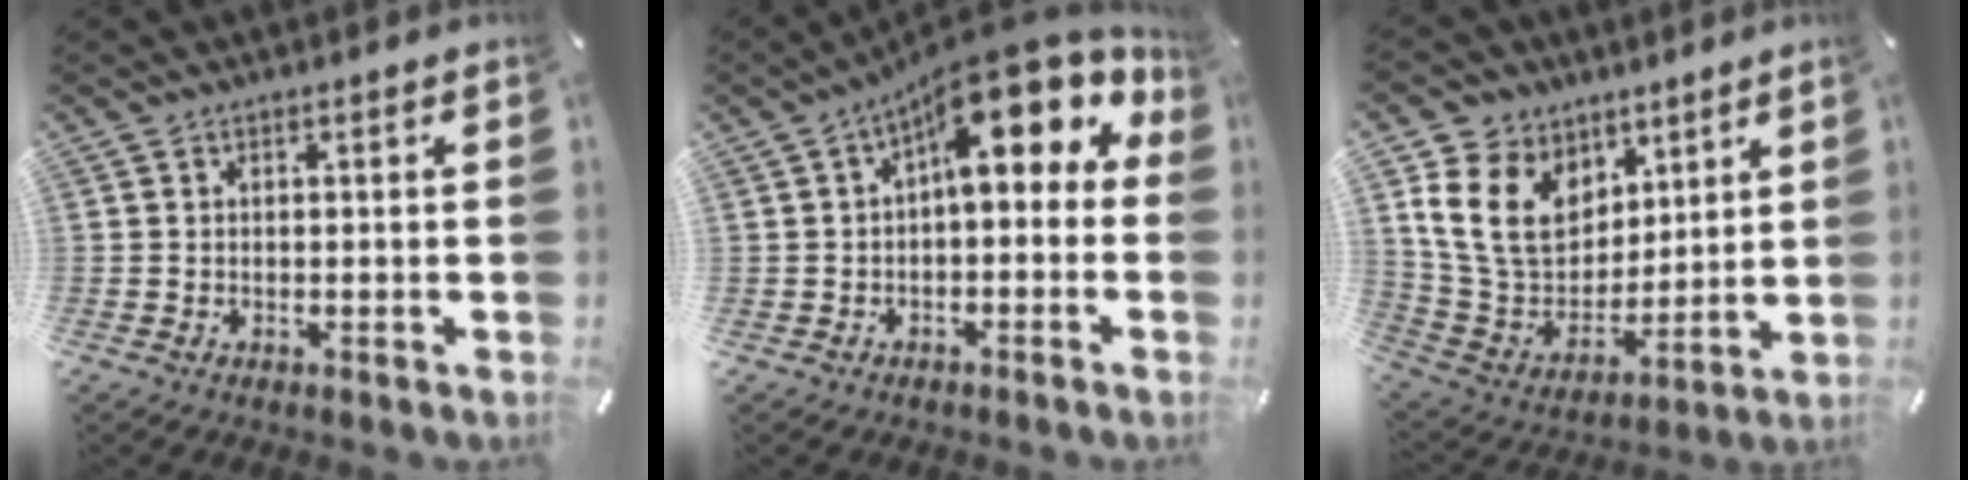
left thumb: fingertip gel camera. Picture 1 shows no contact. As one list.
[{"total": 12.7, "force": [6.7, 6.1, 9.0], "torque": [-0.129, -0.051, 0.115]}, {"total": 17.0, "force": [6.8, 13.1, 8.5], "torque": [-0.185, -0.031, 0.134]}]